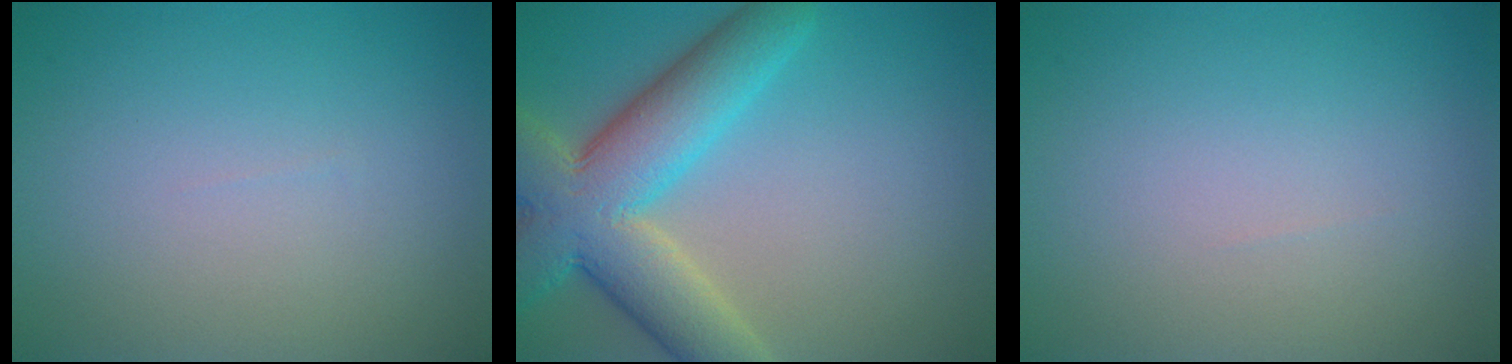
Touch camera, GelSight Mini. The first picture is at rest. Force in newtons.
{"total": 9.5, "press": 9.5, "slide": 0.8}
{"total": 0.0}